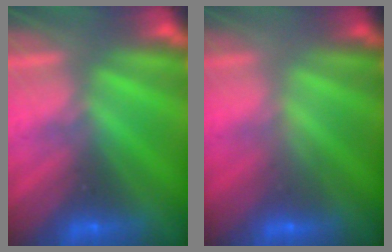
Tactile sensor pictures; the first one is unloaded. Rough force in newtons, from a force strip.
{"total": 2.2}